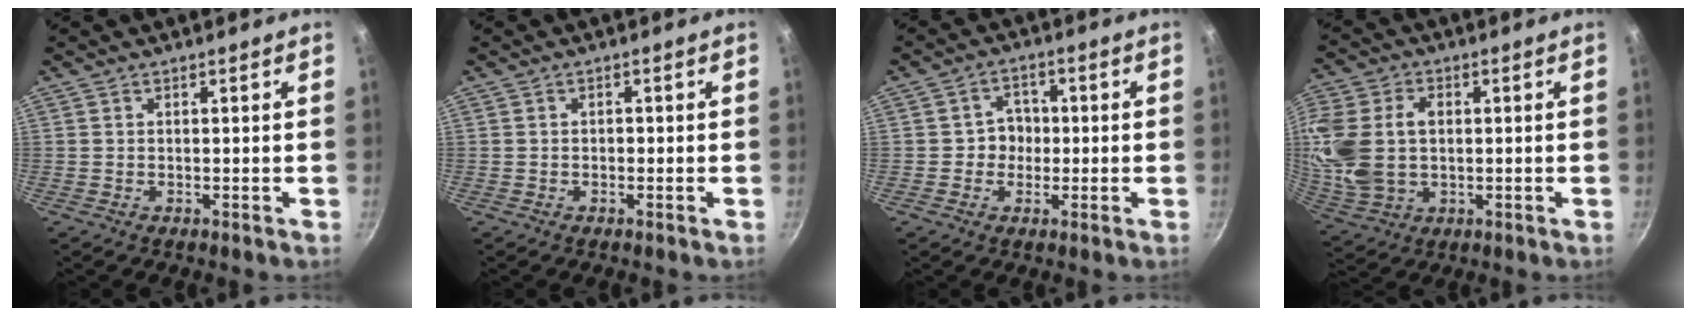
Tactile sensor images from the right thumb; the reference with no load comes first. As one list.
[{"total": 0.7, "force": [-0.3, 0.6, 0.3], "torque": [-0.005, 0.004, -0.004]}, {"total": 4.6, "force": [-0.5, 4.3, 1.7], "torque": [0.014, 0.011, -0.013]}, {"total": 15.2, "force": [1.4, 10.7, 10.7], "torque": [-0.227, 0.002, 0.034]}]